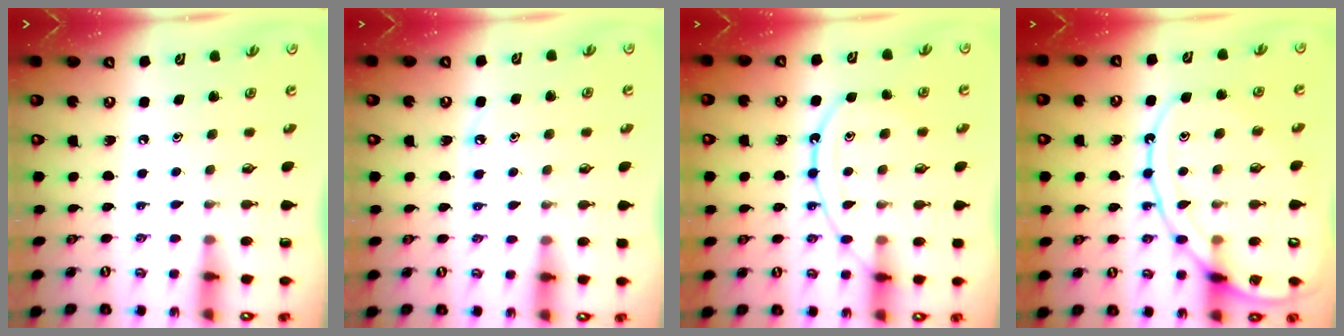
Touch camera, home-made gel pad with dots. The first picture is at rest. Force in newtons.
{"total": 3.9, "press": 3.9, "slide": 0.5}
{"total": 13.3, "press": 13.2, "slide": 1.3}
{"total": 15.4, "press": 15.4, "slide": 1.4}